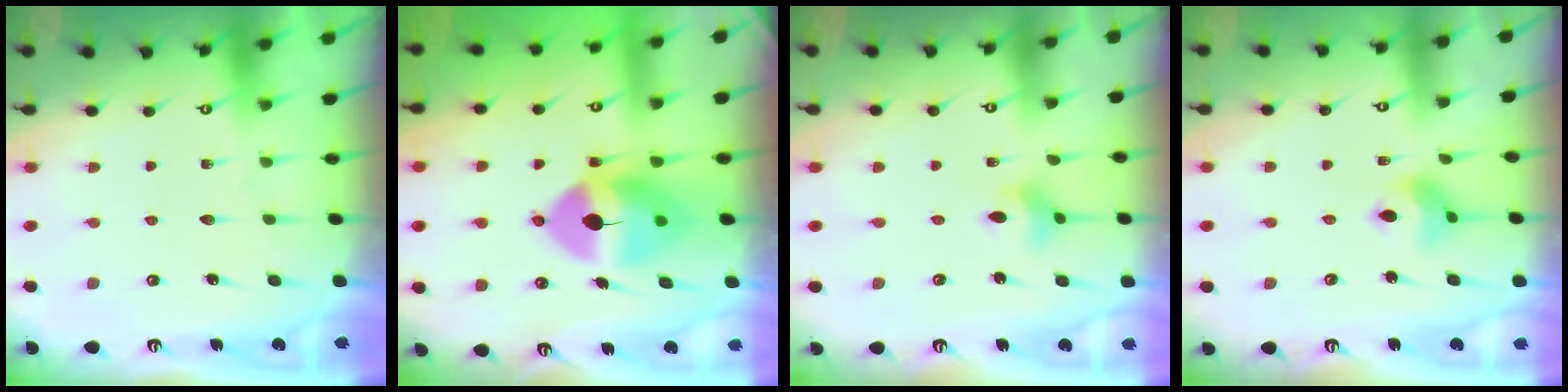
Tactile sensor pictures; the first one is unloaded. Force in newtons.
{"total": 12.6, "press": 12.4, "slide": 2.3}
{"total": 4.5, "press": 4.5, "slide": 0.6}
{"total": 7.5, "press": 7.5, "slide": 0.8}